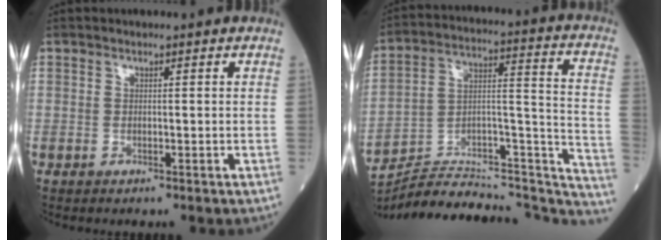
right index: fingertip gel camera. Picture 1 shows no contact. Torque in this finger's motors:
{"motor_torque": [-0.59, -0.85, -0.51, -0.07]}